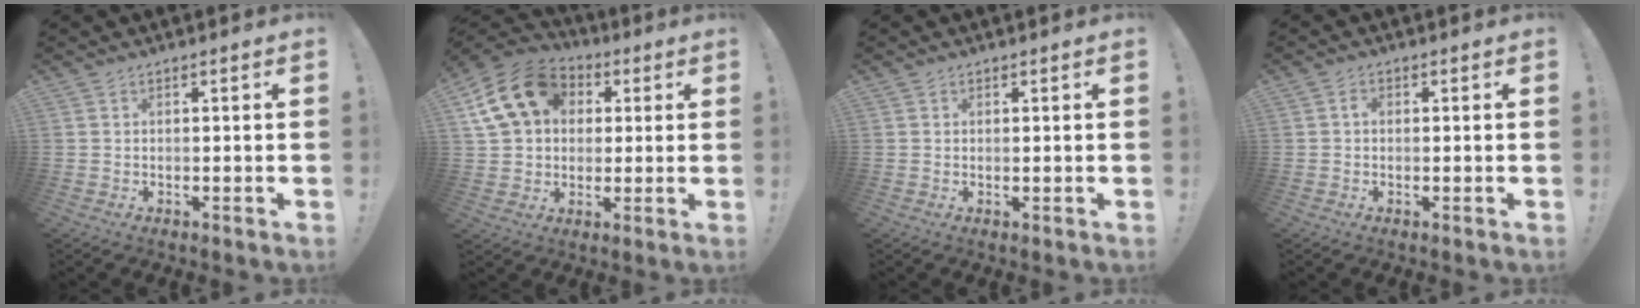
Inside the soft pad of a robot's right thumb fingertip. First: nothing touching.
{"total": 16.2, "force": [5.2, 12.8, 8.5], "torque": [-0.131, -0.011, 0.102]}
{"total": 0.0}
{"total": 1.3, "force": [-0.3, 0.9, 1.0], "torque": [-0.028, 0.010, -0.005]}